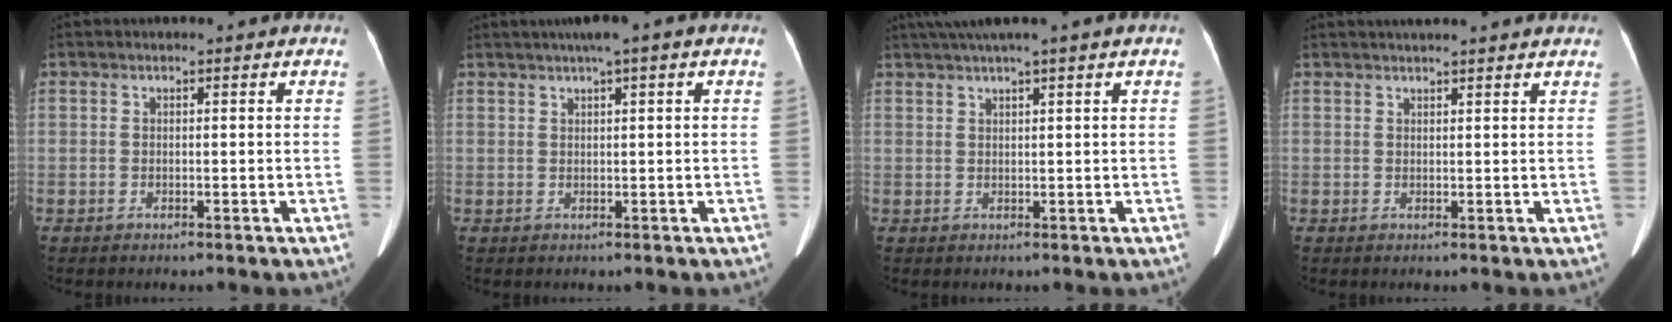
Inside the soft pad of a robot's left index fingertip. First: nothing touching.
{"total": 4.3, "force": [2.5, -0.1, 3.5], "torque": [-0.062, 0.023, 0.041]}
{"total": 5.2, "force": [3.7, -1.2, 3.5], "torque": [-0.059, 0.027, 0.067]}
{"total": 8.1, "force": [7.3, 0.2, 3.6], "torque": [-0.049, 0.032, 0.086]}